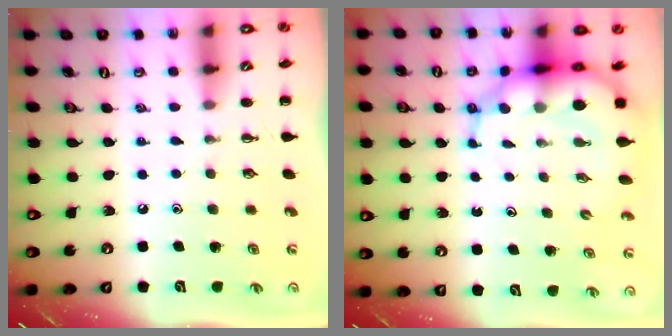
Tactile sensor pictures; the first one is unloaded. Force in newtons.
{"total": 10.5, "press": 10.1, "slide": 2.8}